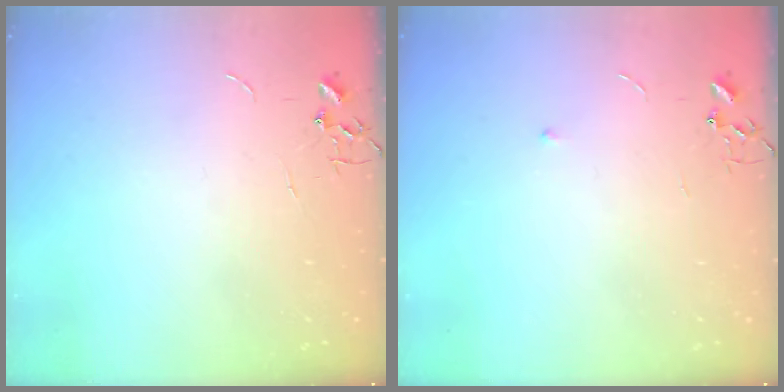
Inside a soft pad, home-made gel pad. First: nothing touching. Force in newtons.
{"total": 4.1, "press": 4.1, "slide": 0.6}